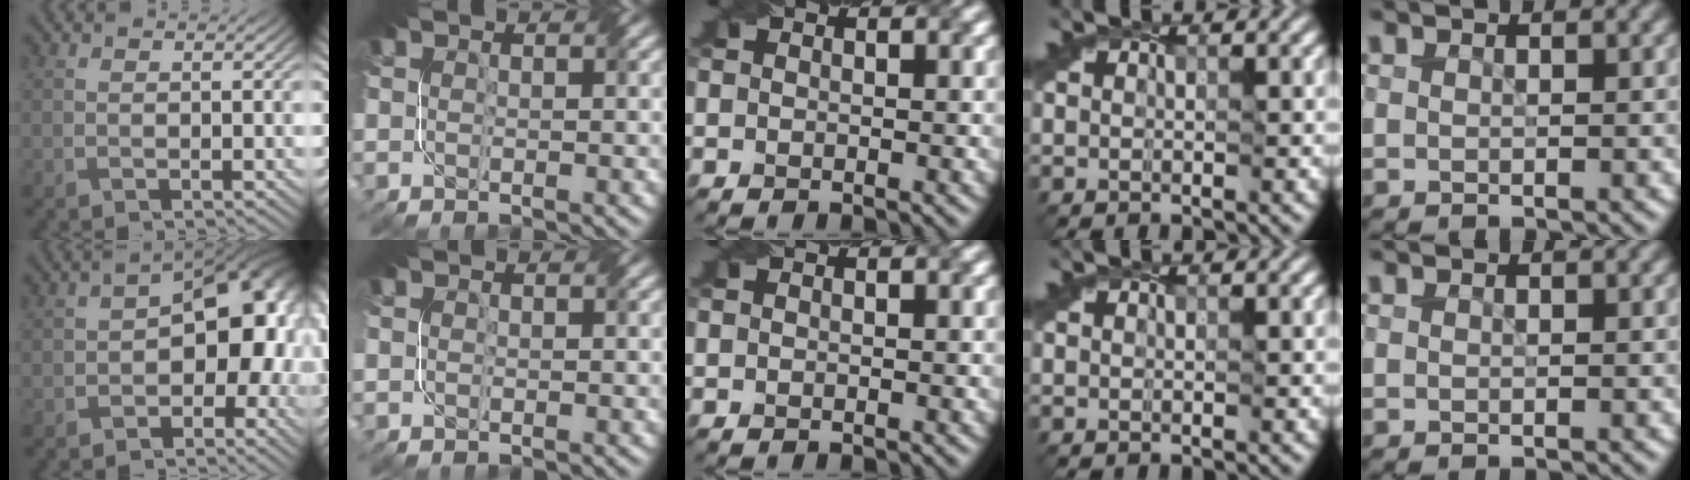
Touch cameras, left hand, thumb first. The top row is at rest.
{"thumb": {"total": 10.0, "force": [-1.4, 6.4, 7.6], "torque": [-0.086, -0.007, -0.028]}, "index": {"total": 0.5, "force": [0.1, 0.5, 0.1], "torque": [0.000, -0.004, 0.002]}}